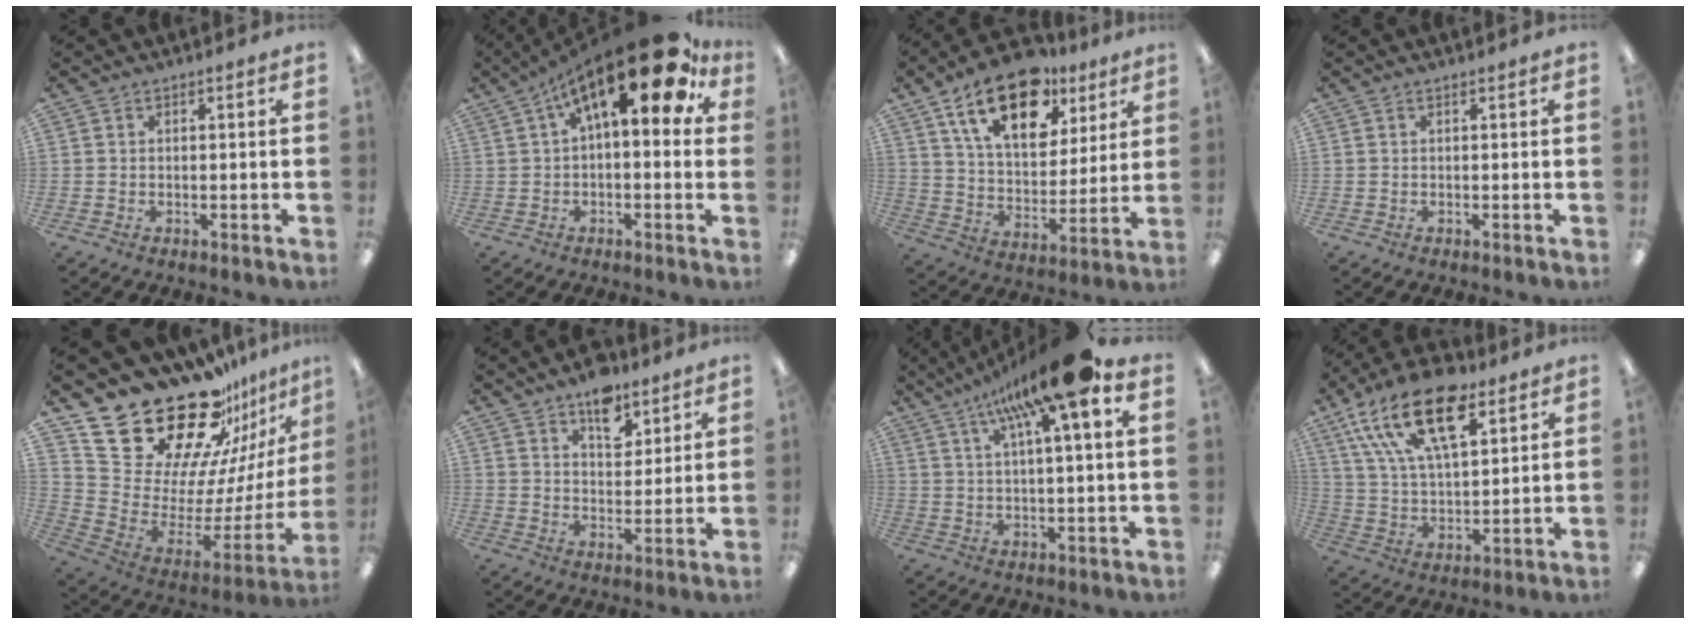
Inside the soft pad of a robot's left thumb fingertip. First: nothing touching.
{"total": 18.0, "force": [8.8, 6.4, 14.4], "torque": [-0.216, -0.049, 0.139]}
{"total": 19.6, "force": [11.9, 10.5, 11.6], "torque": [-0.189, -0.051, 0.207]}
{"total": 0.0}
{"total": 30.0, "force": [22.1, 14.2, 14.4], "torque": [-0.226, -0.173, 0.422]}
{"total": 9.1, "force": [6.4, 4.9, 4.3], "torque": [-0.047, -0.032, 0.109]}
{"total": 16.4, "force": [9.2, 3.2, 13.2], "torque": [-0.223, -0.031, 0.144]}
{"total": 20.9, "force": [11.6, 10.0, 14.3], "torque": [-0.268, -0.043, 0.201]}